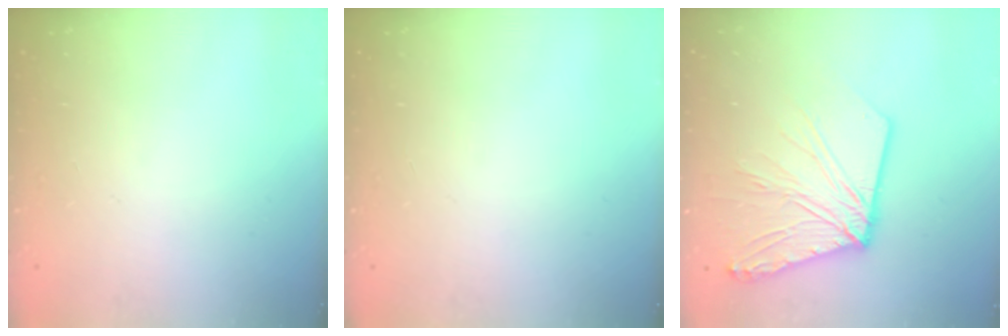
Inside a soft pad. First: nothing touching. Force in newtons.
{"total": 0.0}
{"total": 15.0, "press": 14.9, "slide": 1.2}